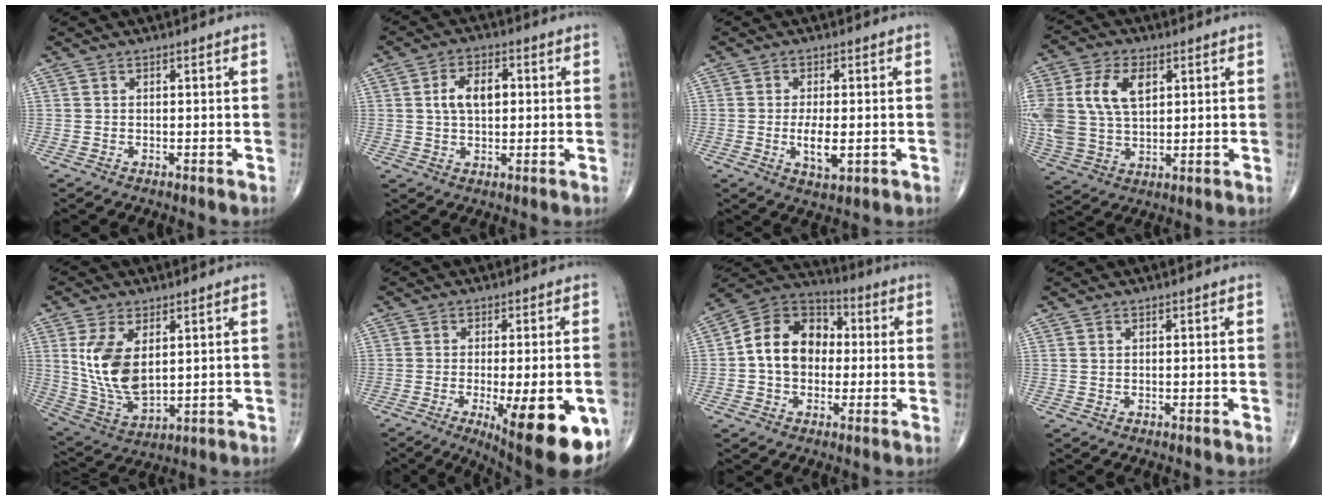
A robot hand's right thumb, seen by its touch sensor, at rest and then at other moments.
{"total": 7.1, "force": [1.1, 4.2, 5.6], "torque": [-0.092, 0.010, 0.017]}
{"total": 5.5, "force": [-1.0, 2.3, 4.9], "torque": [-0.087, -0.010, -0.015]}
{"total": 16.5, "force": [3.9, 10.6, 12.0], "torque": [-0.269, 0.001, 0.079]}
{"total": 12.4, "force": [2.9, 6.8, 10.0], "torque": [-0.187, -0.020, 0.074]}
{"total": 18.3, "force": [-6.5, 5.7, 16.1], "torque": [-0.176, -0.012, -0.073]}
{"total": 13.7, "force": [0.0, 10.5, 8.8], "torque": [-0.121, 0.037, -0.010]}
{"total": 0.0}